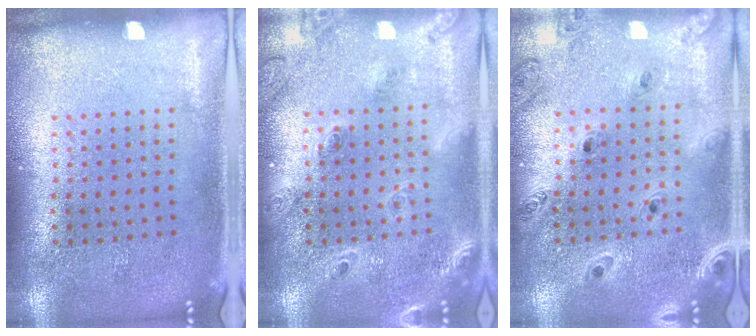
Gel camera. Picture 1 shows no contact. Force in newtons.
{"total": 1.8, "press": 1.7, "slide": 0.7}
{"total": 0.9, "press": 0.9, "slide": 0.1}